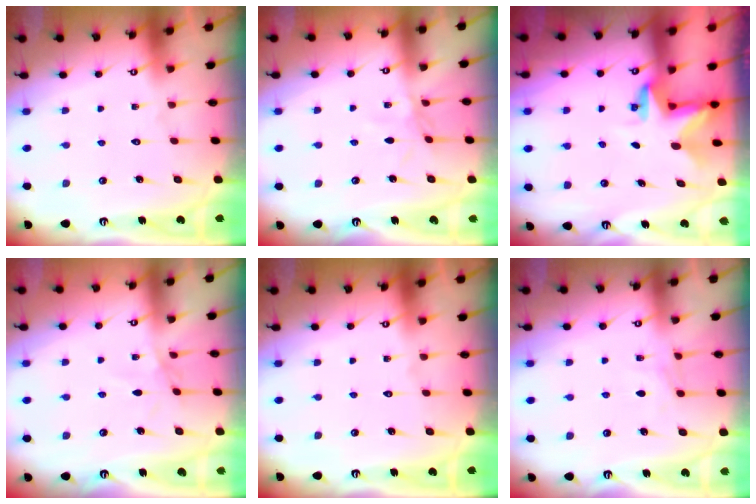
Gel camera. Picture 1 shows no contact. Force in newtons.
{"total": 3.0, "press": 2.9, "slide": 0.3}
{"total": 2.8, "press": 2.8, "slide": 0.3}
{"total": 2.2, "press": 2.1, "slide": 0.5}
{"total": 0.0}
{"total": 4.4, "press": 4.4, "slide": 0.5}